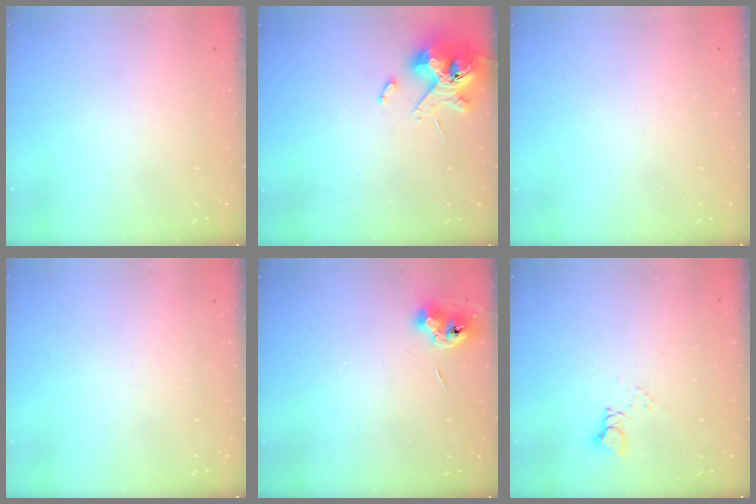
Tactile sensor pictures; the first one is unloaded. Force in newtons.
{"total": 10.9, "press": 10.7, "slide": 1.7}
{"total": 0.0}
{"total": 0.0}
{"total": 7.8, "press": 7.8, "slide": 0.4}
{"total": 6.1, "press": 6.1, "slide": 0.6}